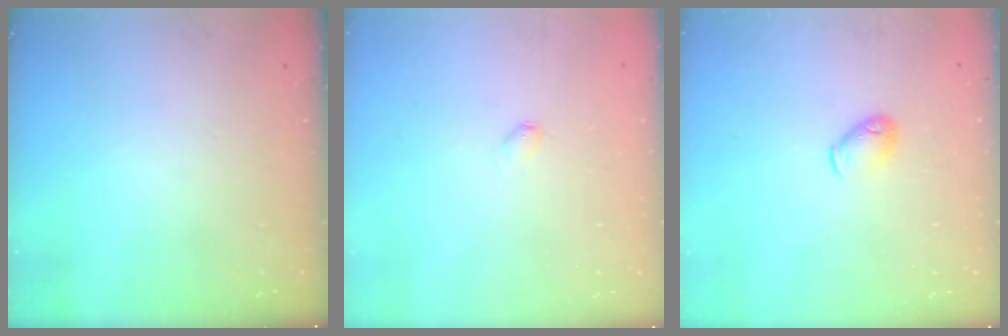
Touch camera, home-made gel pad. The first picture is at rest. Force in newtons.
{"total": 2.7, "press": 2.7, "slide": 0.4}
{"total": 5.8, "press": 5.6, "slide": 1.2}